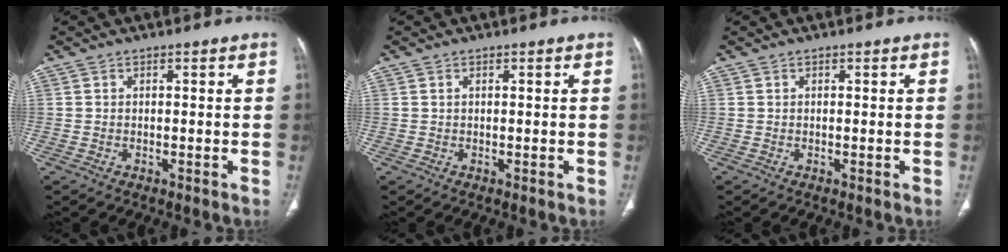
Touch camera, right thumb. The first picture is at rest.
{"total": 0.0}
{"total": 0.0}